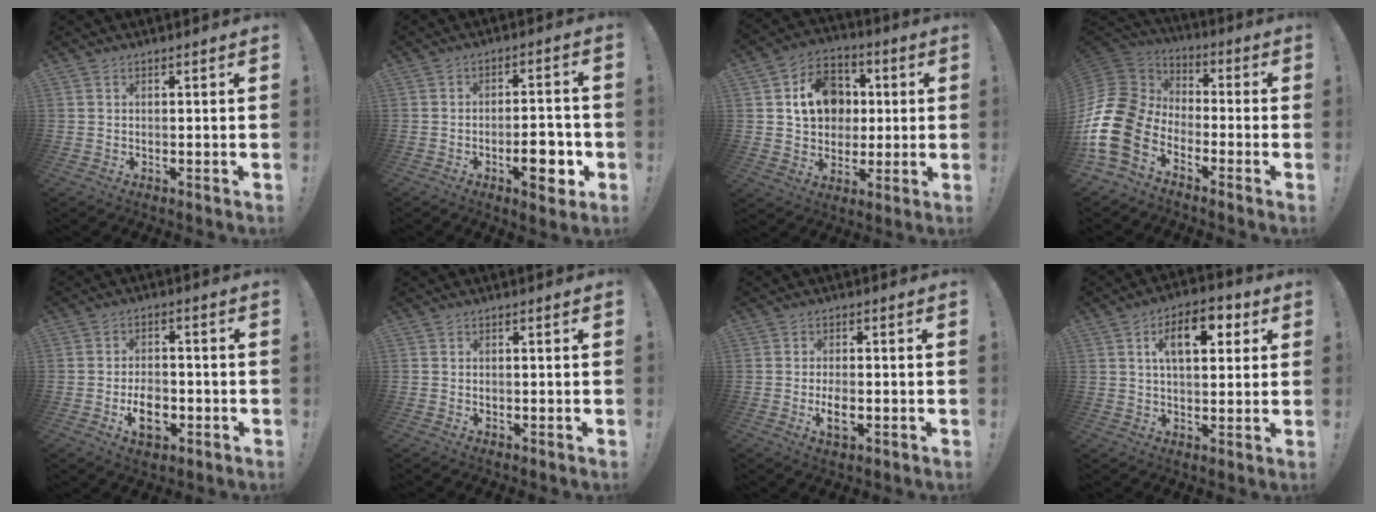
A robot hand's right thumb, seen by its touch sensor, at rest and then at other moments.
{"total": 10.0, "force": [-3.8, 4.5, 8.1], "torque": [-0.084, 0.012, -0.061]}
{"total": 14.9, "force": [2.9, 12.7, 7.1], "torque": [-0.080, 0.001, 0.065]}
{"total": 17.8, "force": [-7.1, 11.9, 11.0], "torque": [-0.251, 0.034, -0.123]}
{"total": 8.2, "force": [-3.0, 5.5, 5.4], "torque": [-0.077, 0.005, -0.051]}
{"total": 0.5, "force": [-0.1, 0.5, 0.0], "torque": [0.000, 0.003, -0.002]}
{"total": 4.8, "force": [-1.4, 2.4, 3.9], "torque": [-0.065, 0.000, -0.025]}
{"total": 13.8, "force": [5.1, 7.8, 10.2], "torque": [-0.145, -0.003, 0.087]}